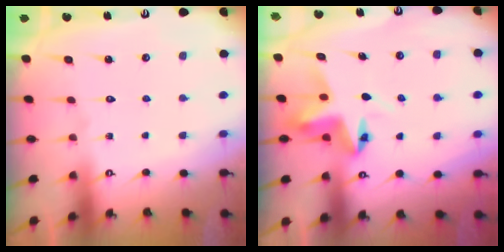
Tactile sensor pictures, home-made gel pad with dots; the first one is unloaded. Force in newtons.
{"total": 5.5, "press": 5.5, "slide": 0.1}